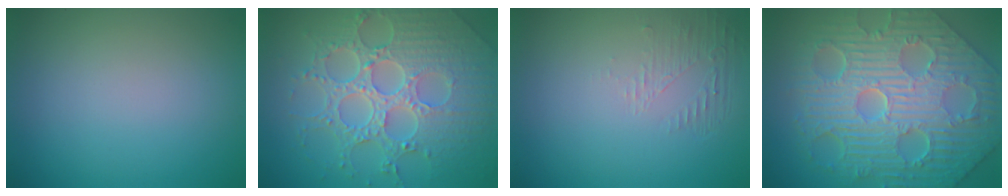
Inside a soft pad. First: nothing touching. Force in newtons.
{"total": 8.1, "press": 5.9, "slide": 5.5}
{"total": 1.3, "press": 0.0, "slide": 1.3}
{"total": 12.1, "press": 8.1, "slide": 9.0}